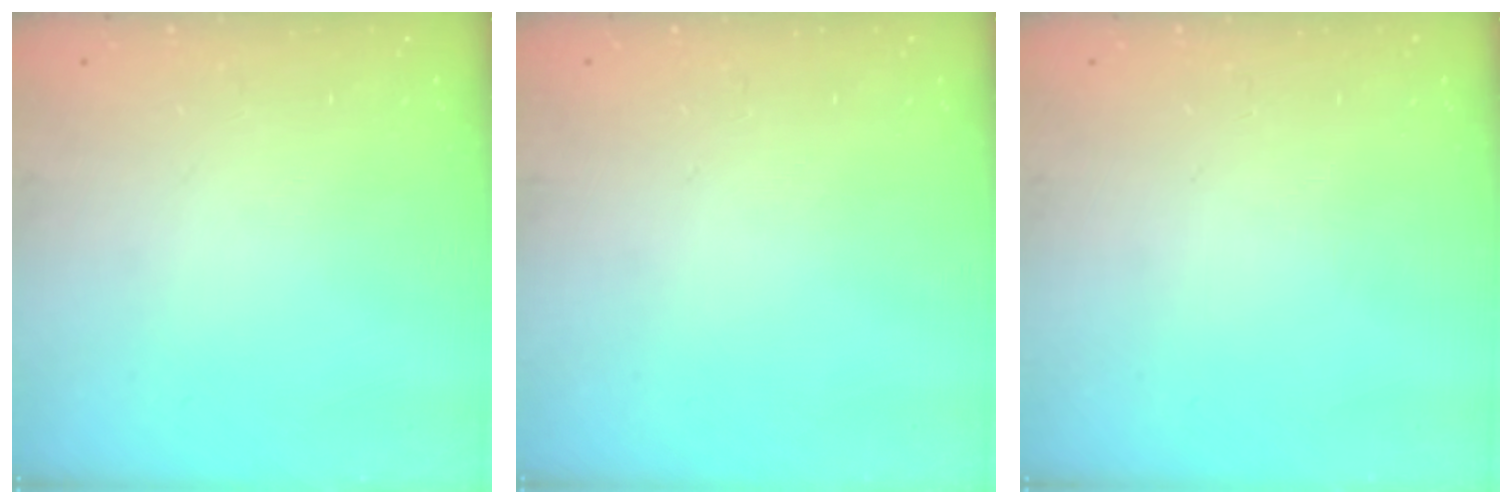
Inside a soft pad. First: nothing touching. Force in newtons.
{"total": 0.0}
{"total": 0.0}